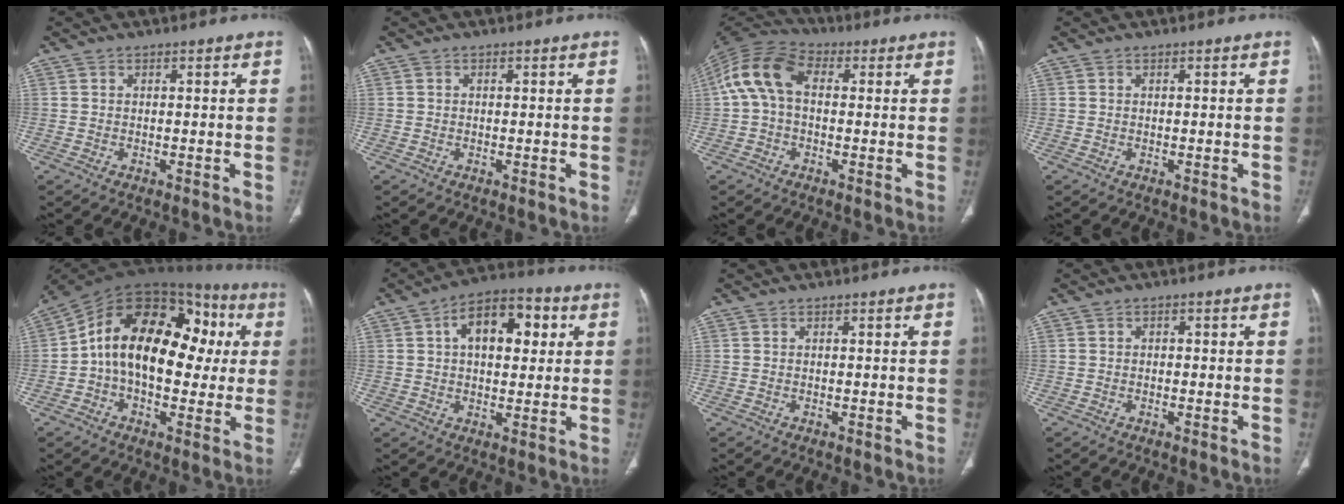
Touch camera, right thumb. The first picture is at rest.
{"total": 0.0}
{"total": 11.3, "force": [1.1, 7.3, 8.6], "torque": [-0.172, 0.032, 0.008]}
{"total": 0.0}
{"total": 23.9, "force": [2.5, 14.2, 19.0], "torque": [-0.273, 0.052, 0.028]}
{"total": 13.1, "force": [3.6, 7.4, 10.2], "torque": [-0.125, 0.016, 0.051]}
{"total": 0.0}
{"total": 0.8, "force": [0.0, 0.6, 0.5], "torque": [-0.001, 0.002, -0.005]}